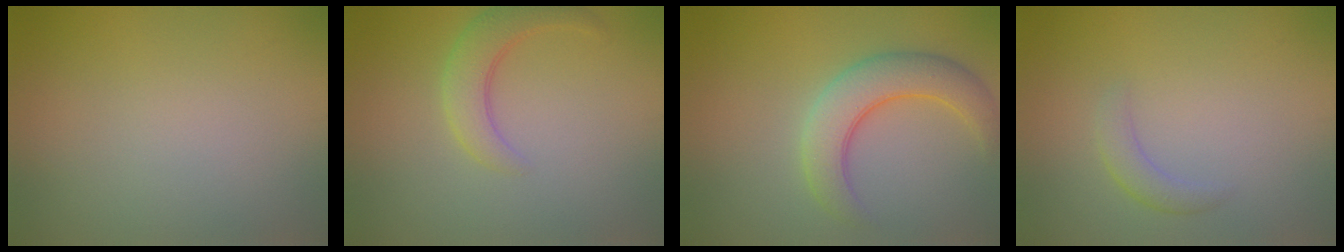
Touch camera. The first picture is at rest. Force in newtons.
{"total": 3.2, "press": 3.2, "slide": 0.2}
{"total": 5.0, "press": 5.0, "slide": 0.3}
{"total": 1.6, "press": 1.6, "slide": 0.0}